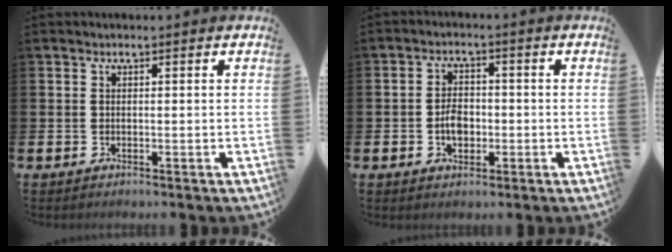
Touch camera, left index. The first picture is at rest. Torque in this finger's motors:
{"motor_torque": [0.43, 0.38, 0.13, 0.07]}